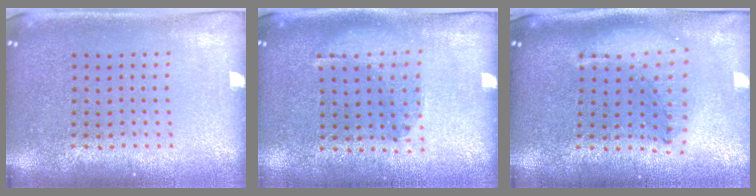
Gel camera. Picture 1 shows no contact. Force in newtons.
{"total": 1.2, "press": 0.8, "slide": 0.9}
{"total": 1.5, "press": 1.3, "slide": 0.7}